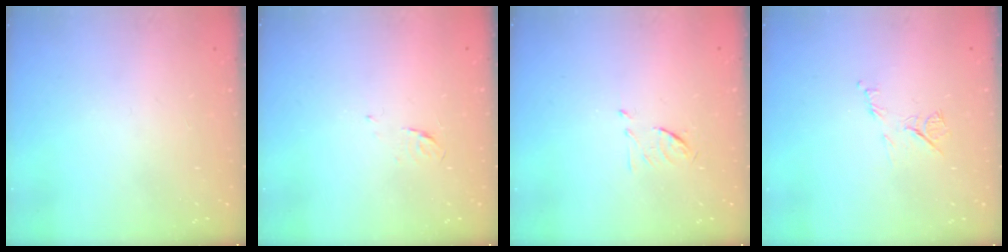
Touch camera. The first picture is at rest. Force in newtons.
{"total": 3.5, "press": 3.4, "slide": 0.8}
{"total": 6.3, "press": 6.2, "slide": 1.0}
{"total": 6.6, "press": 6.5, "slide": 0.9}